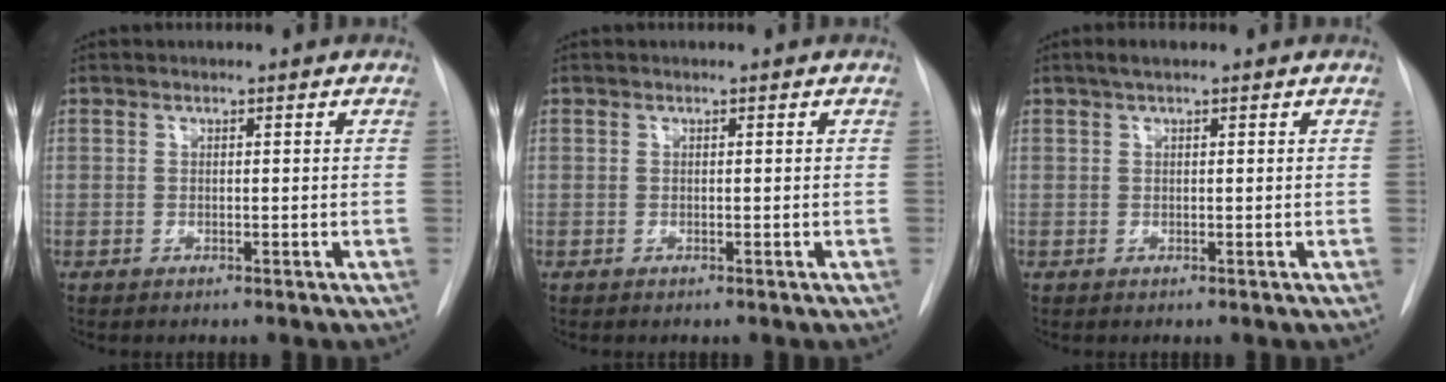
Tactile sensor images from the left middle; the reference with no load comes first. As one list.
[{"total": 0.0}, {"total": 1.6, "force": [1.1, 0.4, 1.1], "torque": [-0.022, 0.014, 0.019]}]